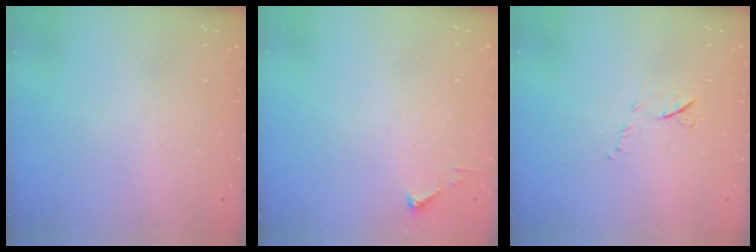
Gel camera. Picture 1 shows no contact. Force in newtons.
{"total": 2.7, "press": 2.7, "slide": 0.3}
{"total": 7.0, "press": 7.0, "slide": 0.7}